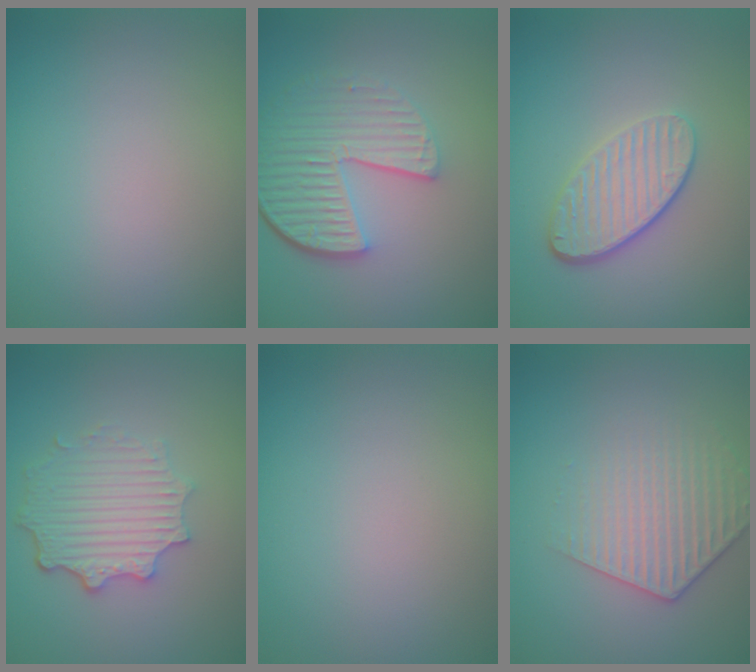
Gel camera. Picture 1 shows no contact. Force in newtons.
{"total": 5.9, "press": 4.3, "slide": 4.1}
{"total": 4.2, "press": 3.2, "slide": 2.8}
{"total": 4.5, "press": 3.6, "slide": 2.7}
{"total": 0.0}
{"total": 3.1, "press": 2.9, "slide": 1.2}